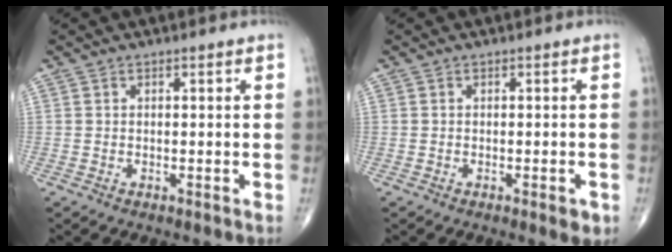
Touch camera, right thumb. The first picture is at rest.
{"total": 2.0, "force": [-0.9, 0.6, 1.7], "torque": [-0.020, -0.002, -0.012]}